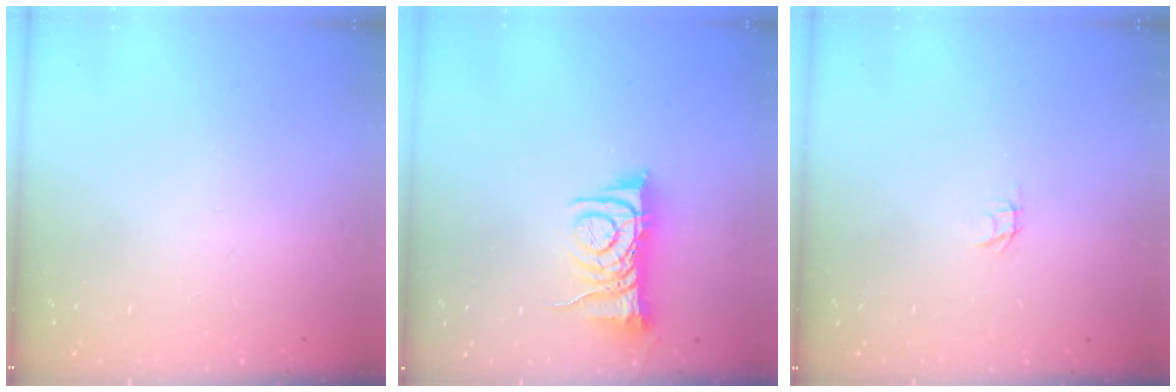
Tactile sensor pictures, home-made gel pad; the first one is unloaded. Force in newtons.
{"total": 8.8, "press": 8.8, "slide": 0.3}
{"total": 1.8, "press": 1.8, "slide": 0.1}